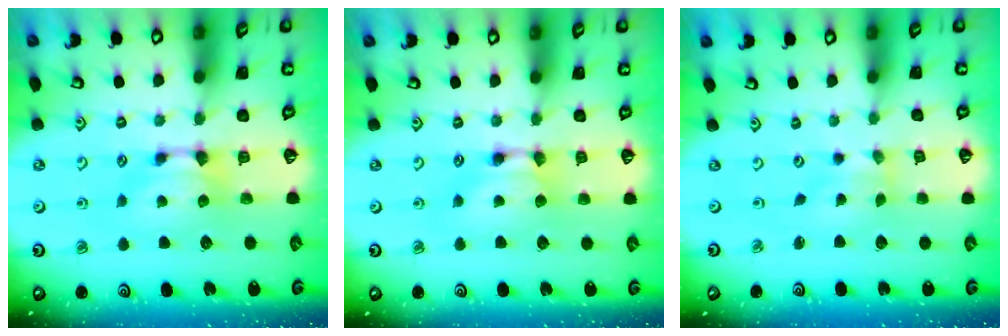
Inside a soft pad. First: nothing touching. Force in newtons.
{"total": 1.7, "press": 1.7, "slide": 0.1}
{"total": 2.0, "press": 1.7, "slide": 1.0}